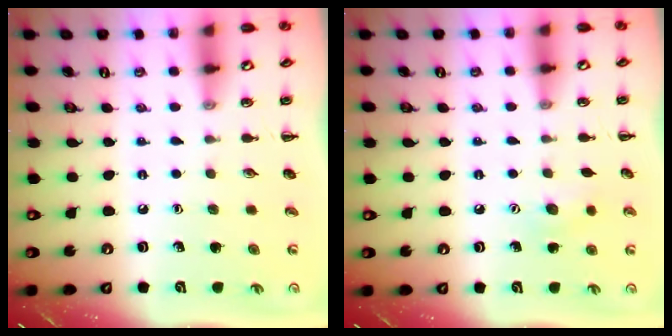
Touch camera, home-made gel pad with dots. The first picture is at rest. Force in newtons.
{"total": 6.6, "press": 6.5, "slide": 1.3}